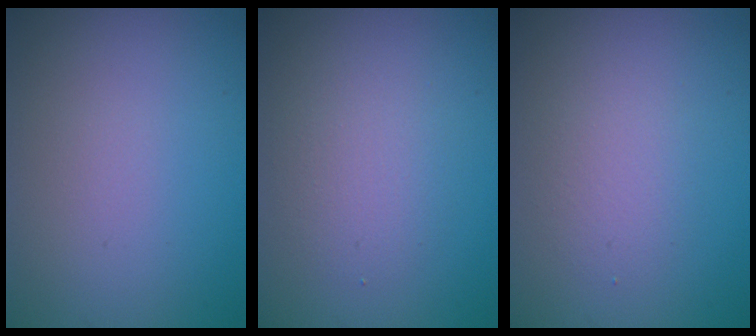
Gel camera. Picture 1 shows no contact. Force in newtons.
{"total": 2.4, "press": 2.4, "slide": 0.1}
{"total": 2.0, "press": 2.0, "slide": 0.1}